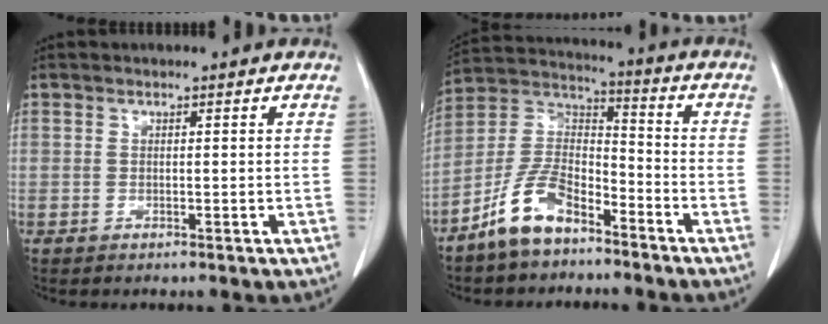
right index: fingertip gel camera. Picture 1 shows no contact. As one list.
[{"total": 10.9, "force": [-7.6, 4.6, 6.3], "torque": [-0.138, 0.013, -0.152]}]